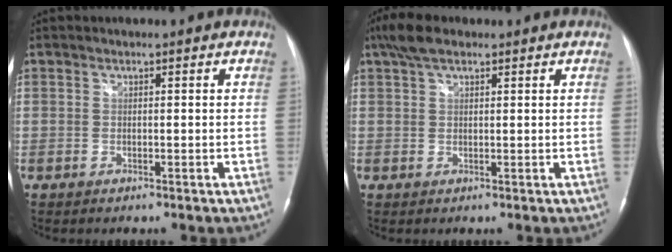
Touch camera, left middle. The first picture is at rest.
{"total": 4.4, "force": [3.1, 1.8, 2.7], "torque": [-0.063, 0.022, 0.061]}